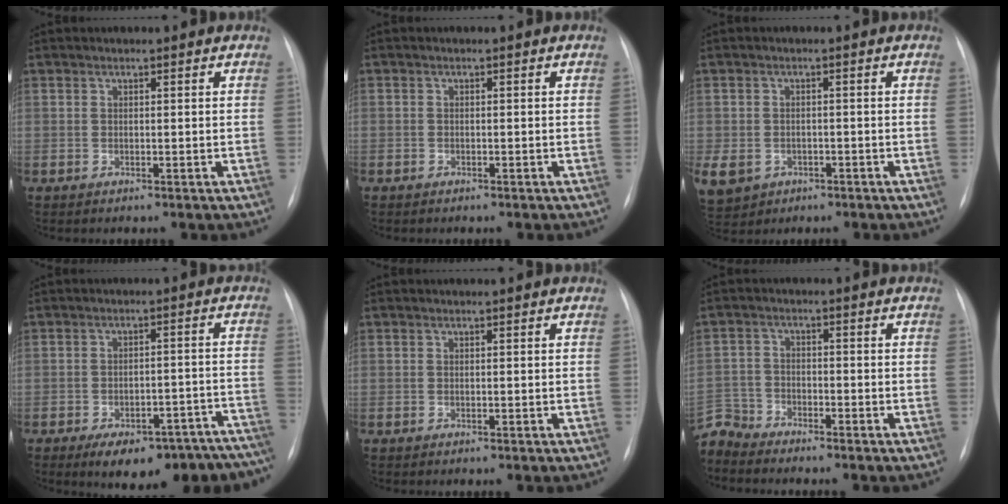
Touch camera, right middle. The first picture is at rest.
{"total": 0.9, "force": [-0.6, 0.7, 0.0], "torque": [-0.010, 0.004, -0.010]}
{"total": 13.8, "force": [-5.7, 11.4, 5.3], "torque": [-0.175, -0.001, -0.075]}
{"total": 18.6, "force": [-15.0, 7.5, 8.2], "torque": [-0.061, 0.040, -0.179]}
{"total": 0.0}
{"total": 5.4, "force": [-5.3, 0.7, -0.7], "torque": [0.012, -0.002, -0.107]}